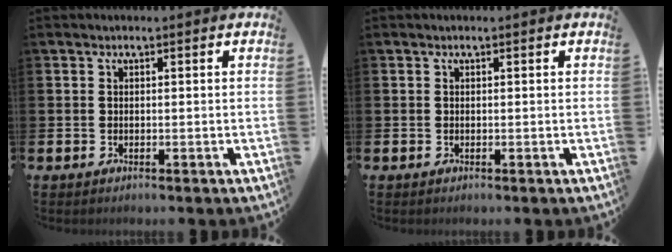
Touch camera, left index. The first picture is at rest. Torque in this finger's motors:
{"motor_torque": [-0.02, 0.11, -0.01, 0.00]}